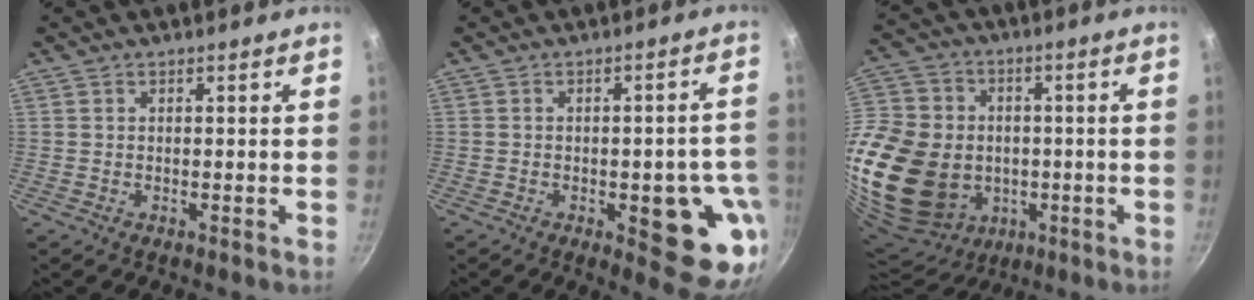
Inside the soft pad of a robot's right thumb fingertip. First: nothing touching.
{"total": 14.3, "force": [-4.2, 5.6, 12.5], "torque": [-0.094, 0.014, -0.051]}
{"total": 31.6, "force": [-4.4, 25.2, 18.7], "torque": [-0.420, 0.025, -0.051]}